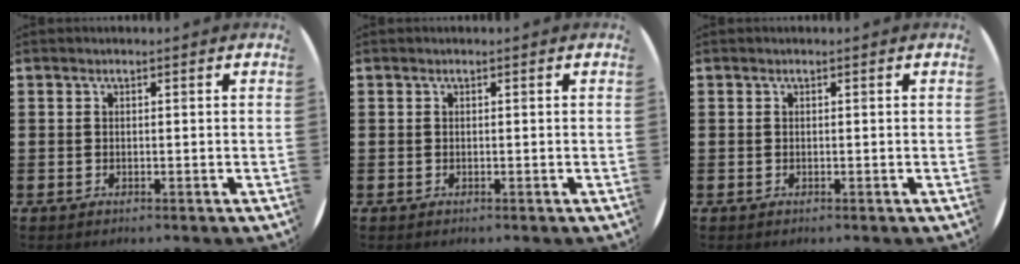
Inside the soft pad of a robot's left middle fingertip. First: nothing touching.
{"total": 0.0}
{"total": 0.0}